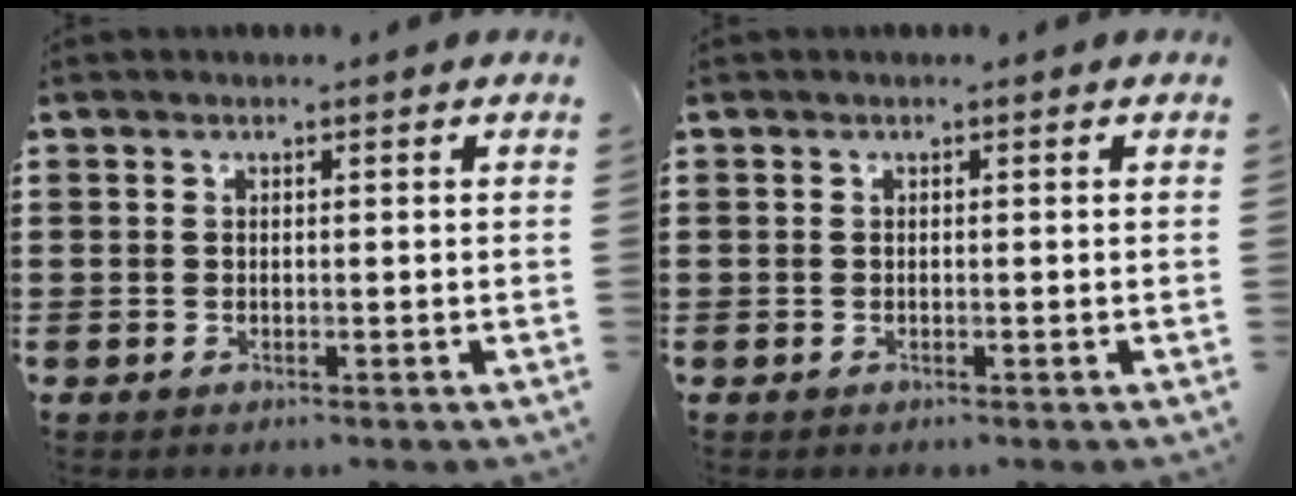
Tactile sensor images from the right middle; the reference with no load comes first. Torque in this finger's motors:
{"motor_torque": [0.07, -0.03, 0.02, -0.02]}